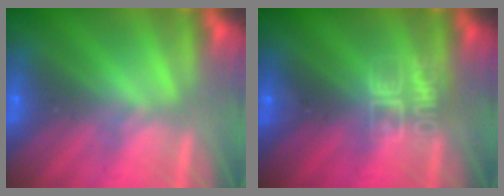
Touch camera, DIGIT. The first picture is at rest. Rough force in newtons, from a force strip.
{"total": 3.1}